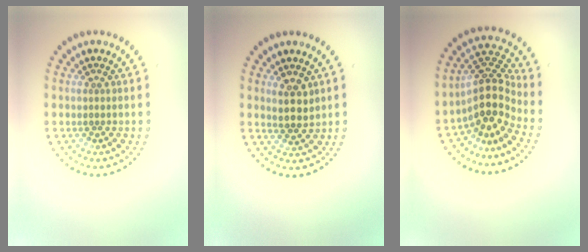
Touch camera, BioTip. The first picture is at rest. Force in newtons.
{"total": 2.3, "press": 2.1, "slide": 1.0}
{"total": 4.7, "press": 3.5, "slide": 3.2}